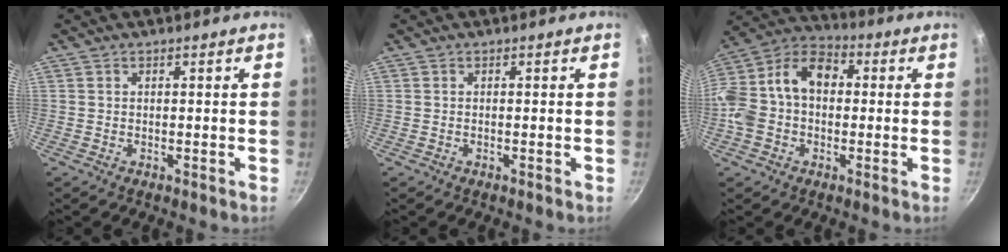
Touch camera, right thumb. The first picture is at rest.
{"total": 0.0}
{"total": 15.9, "force": [0.0, 11.7, 10.9], "torque": [-0.182, 0.054, -0.024]}